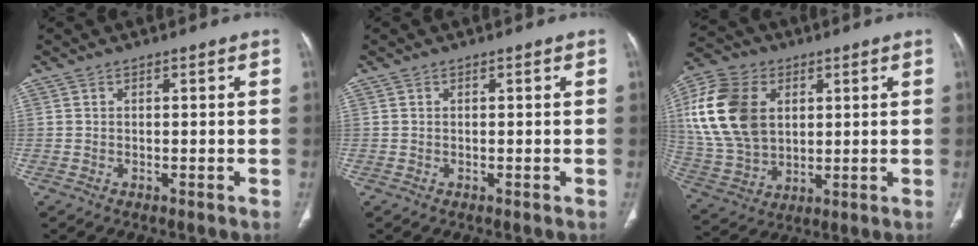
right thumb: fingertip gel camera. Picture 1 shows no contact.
{"total": 0.0}
{"total": 19.0, "force": [4.5, 13.3, 12.8], "torque": [-0.255, -0.004, 0.091]}